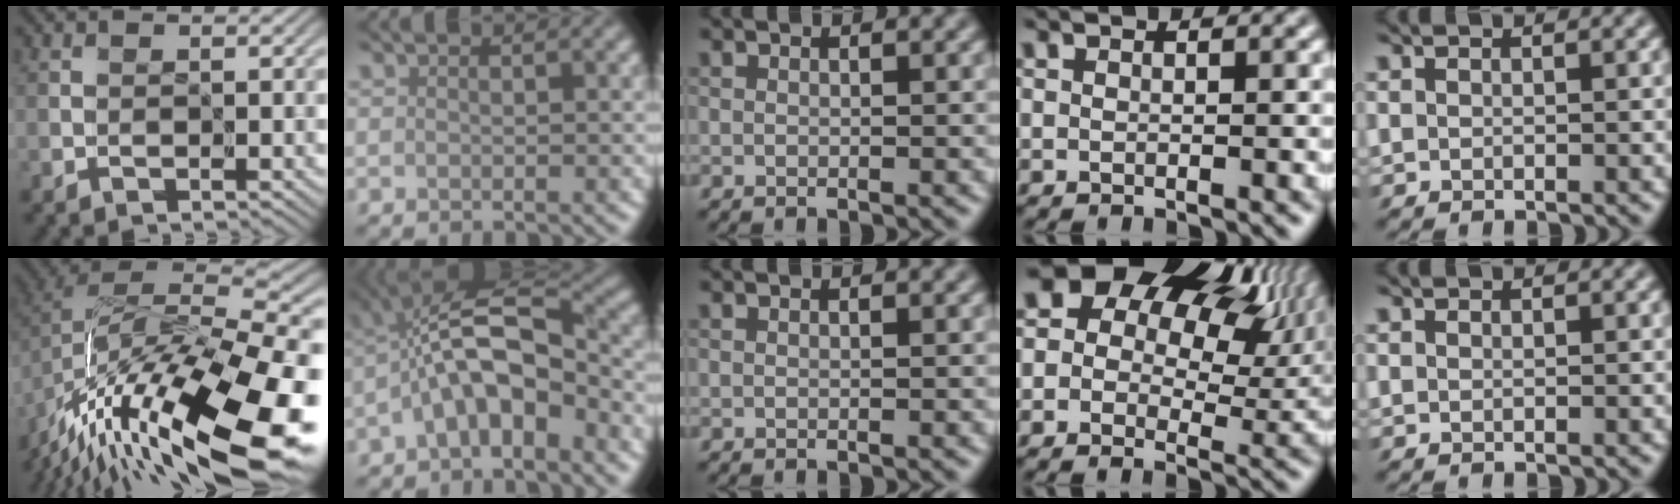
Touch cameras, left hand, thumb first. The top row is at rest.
{"thumb": {"total": 17.8, "force": [-9.8, 6.5, 13.4], "torque": [-0.265, -0.006, -0.162]}, "index": {"total": 7.7, "force": [-2.4, 3.2, 6.5], "torque": [-0.117, 0.020, -0.054]}, "ring": {"total": 17.8, "force": [7.1, 12.1, 10.9], "torque": [-0.185, 0.059, 0.128]}}